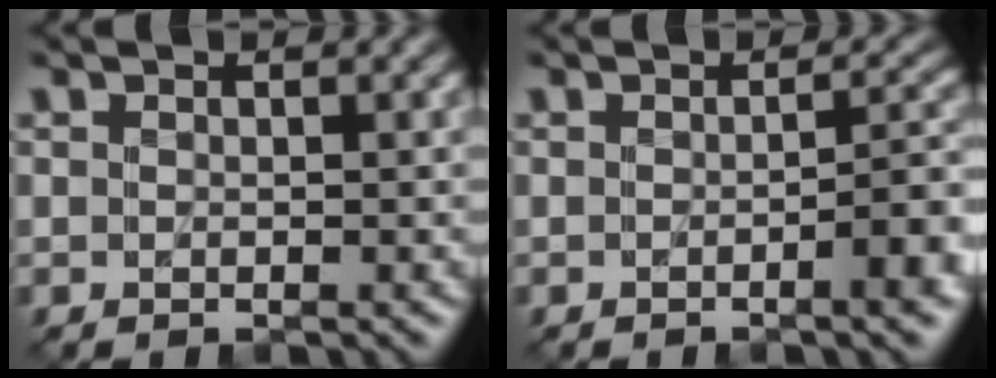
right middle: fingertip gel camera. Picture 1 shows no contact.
{"total": 3.4, "force": [-1.1, 0.8, 3.1], "torque": [-0.040, 0.006, -0.020]}